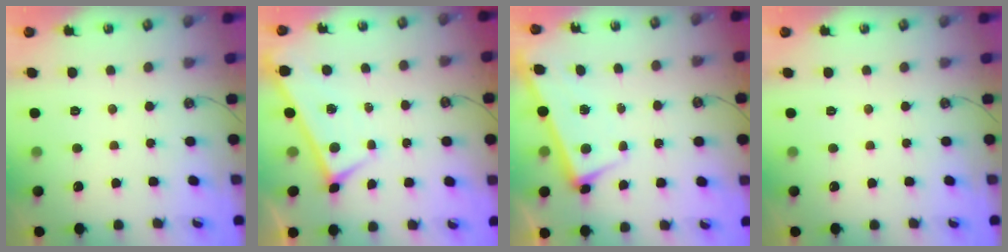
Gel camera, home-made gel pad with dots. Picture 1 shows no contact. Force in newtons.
{"total": 0.0}
{"total": 2.9, "press": 2.9, "slide": 0.4}
{"total": 0.0}